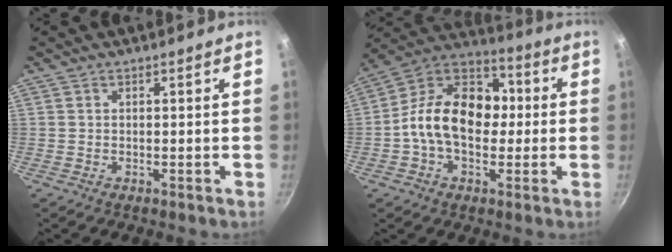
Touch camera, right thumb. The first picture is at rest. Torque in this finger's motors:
{"motor_torque": [-0.80, 1.35, 1.06, -0.41, 0.25]}